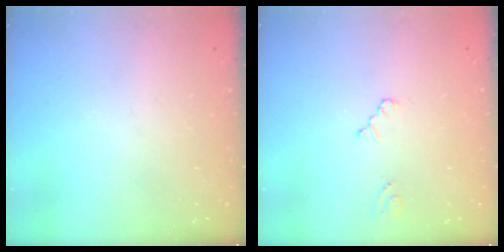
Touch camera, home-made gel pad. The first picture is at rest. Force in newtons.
{"total": 2.3, "press": 2.3, "slide": 0.4}